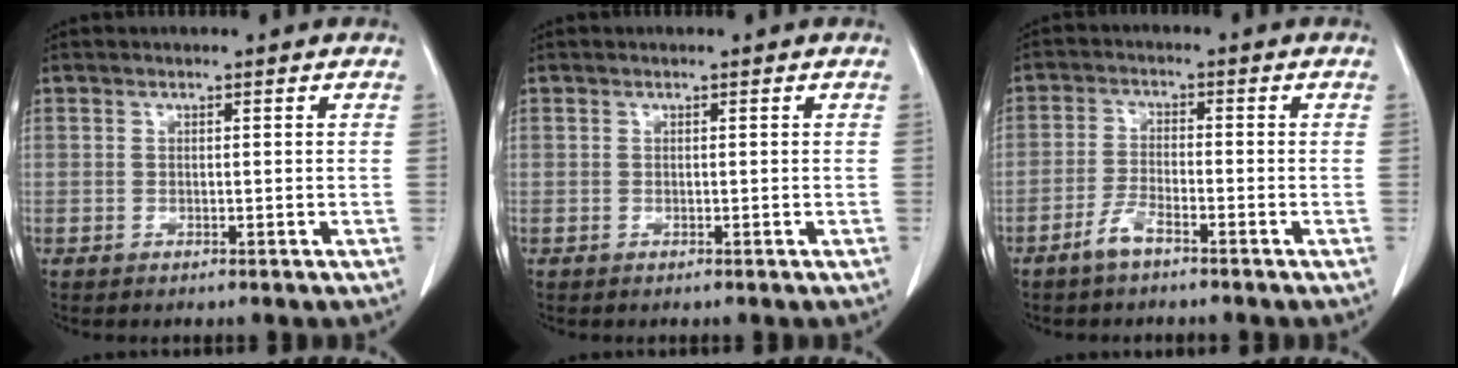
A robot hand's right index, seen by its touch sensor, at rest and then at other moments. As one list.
[{"total": 0.0}, {"total": 3.5, "force": [-2.6, 0.6, 2.3], "torque": [-0.050, -0.001, -0.051]}]